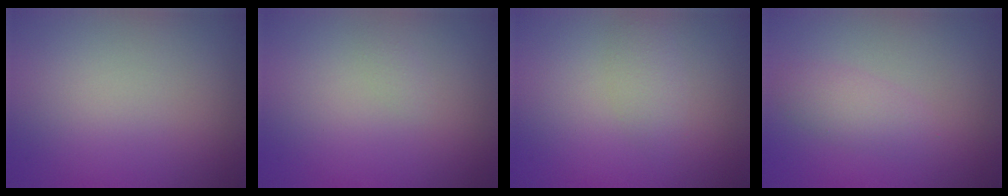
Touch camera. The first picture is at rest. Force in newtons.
{"total": 0.5, "press": 0.5, "slide": 0.0}
{"total": 1.5, "press": 1.5, "slide": 0.0}
{"total": 2.0, "press": 2.0, "slide": 0.1}